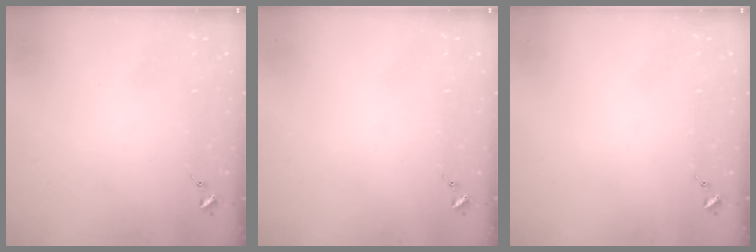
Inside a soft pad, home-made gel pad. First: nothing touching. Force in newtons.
{"total": 0.0}
{"total": 0.0}